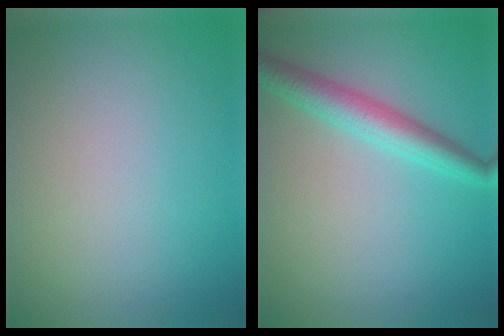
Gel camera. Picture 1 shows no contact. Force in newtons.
{"total": 3.8, "press": 3.8, "slide": 0.0}